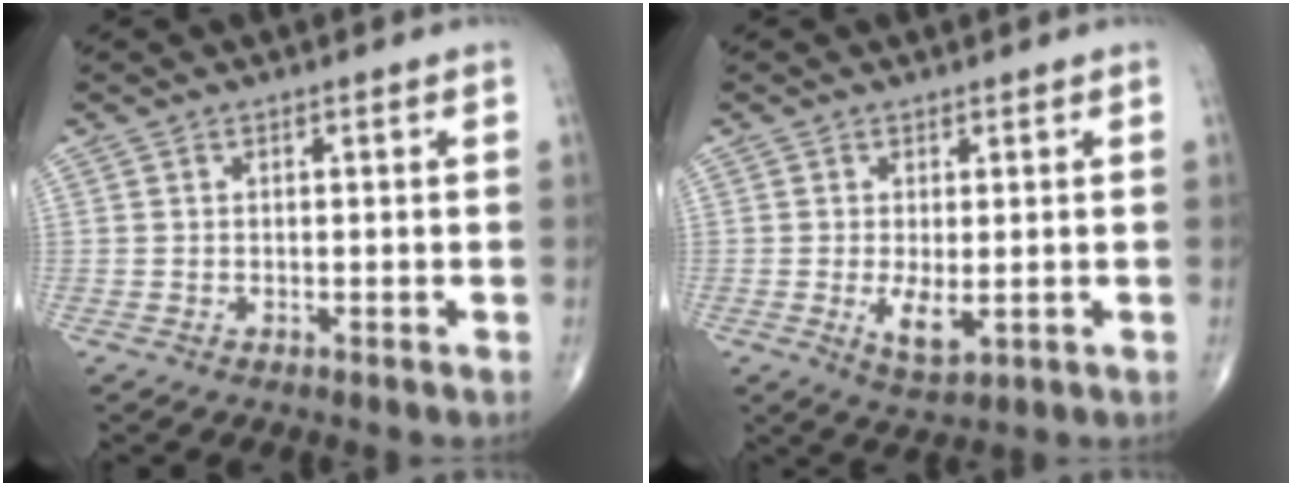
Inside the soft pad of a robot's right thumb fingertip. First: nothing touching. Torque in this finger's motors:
{"motor_torque": [0.27, 0.54, 0.35, 0.21, 0.04]}